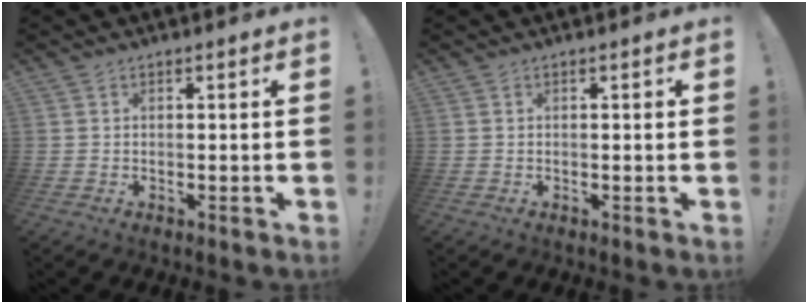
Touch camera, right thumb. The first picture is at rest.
{"total": 0.0}